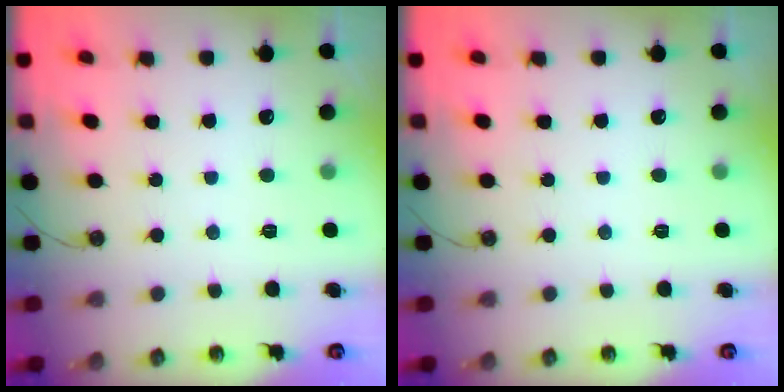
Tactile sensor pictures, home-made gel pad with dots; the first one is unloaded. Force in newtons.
{"total": 0.0}